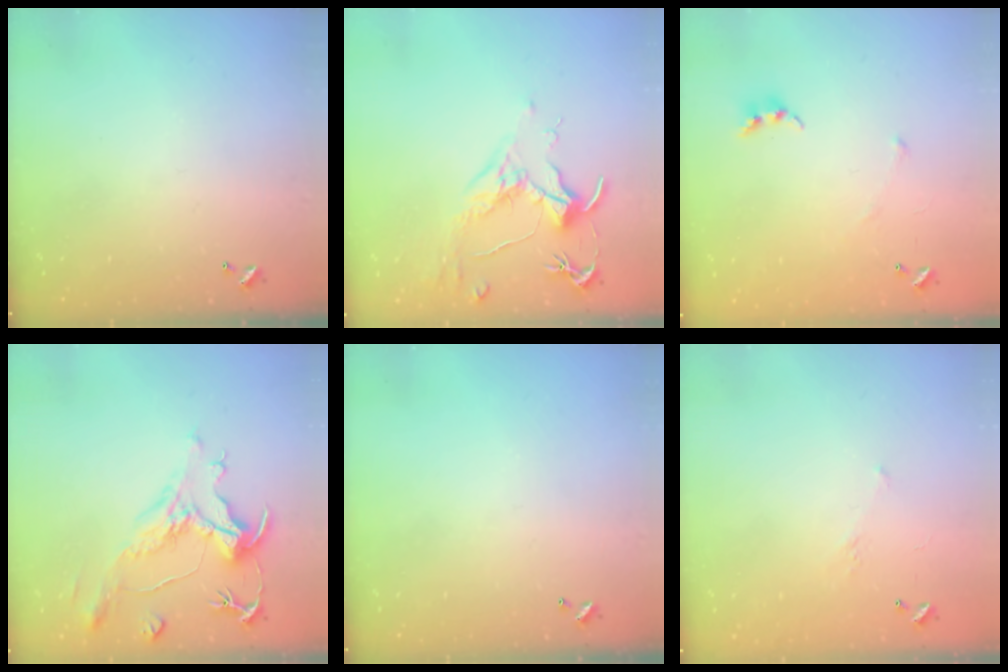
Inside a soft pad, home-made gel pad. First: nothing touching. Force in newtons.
{"total": 1.8, "press": 1.5, "slide": 0.9}
{"total": 4.7, "press": 4.7, "slide": 0.6}
{"total": 1.6, "press": 0.0, "slide": 1.6}
{"total": 0.0}
{"total": 4.8, "press": 4.7, "slide": 0.9}